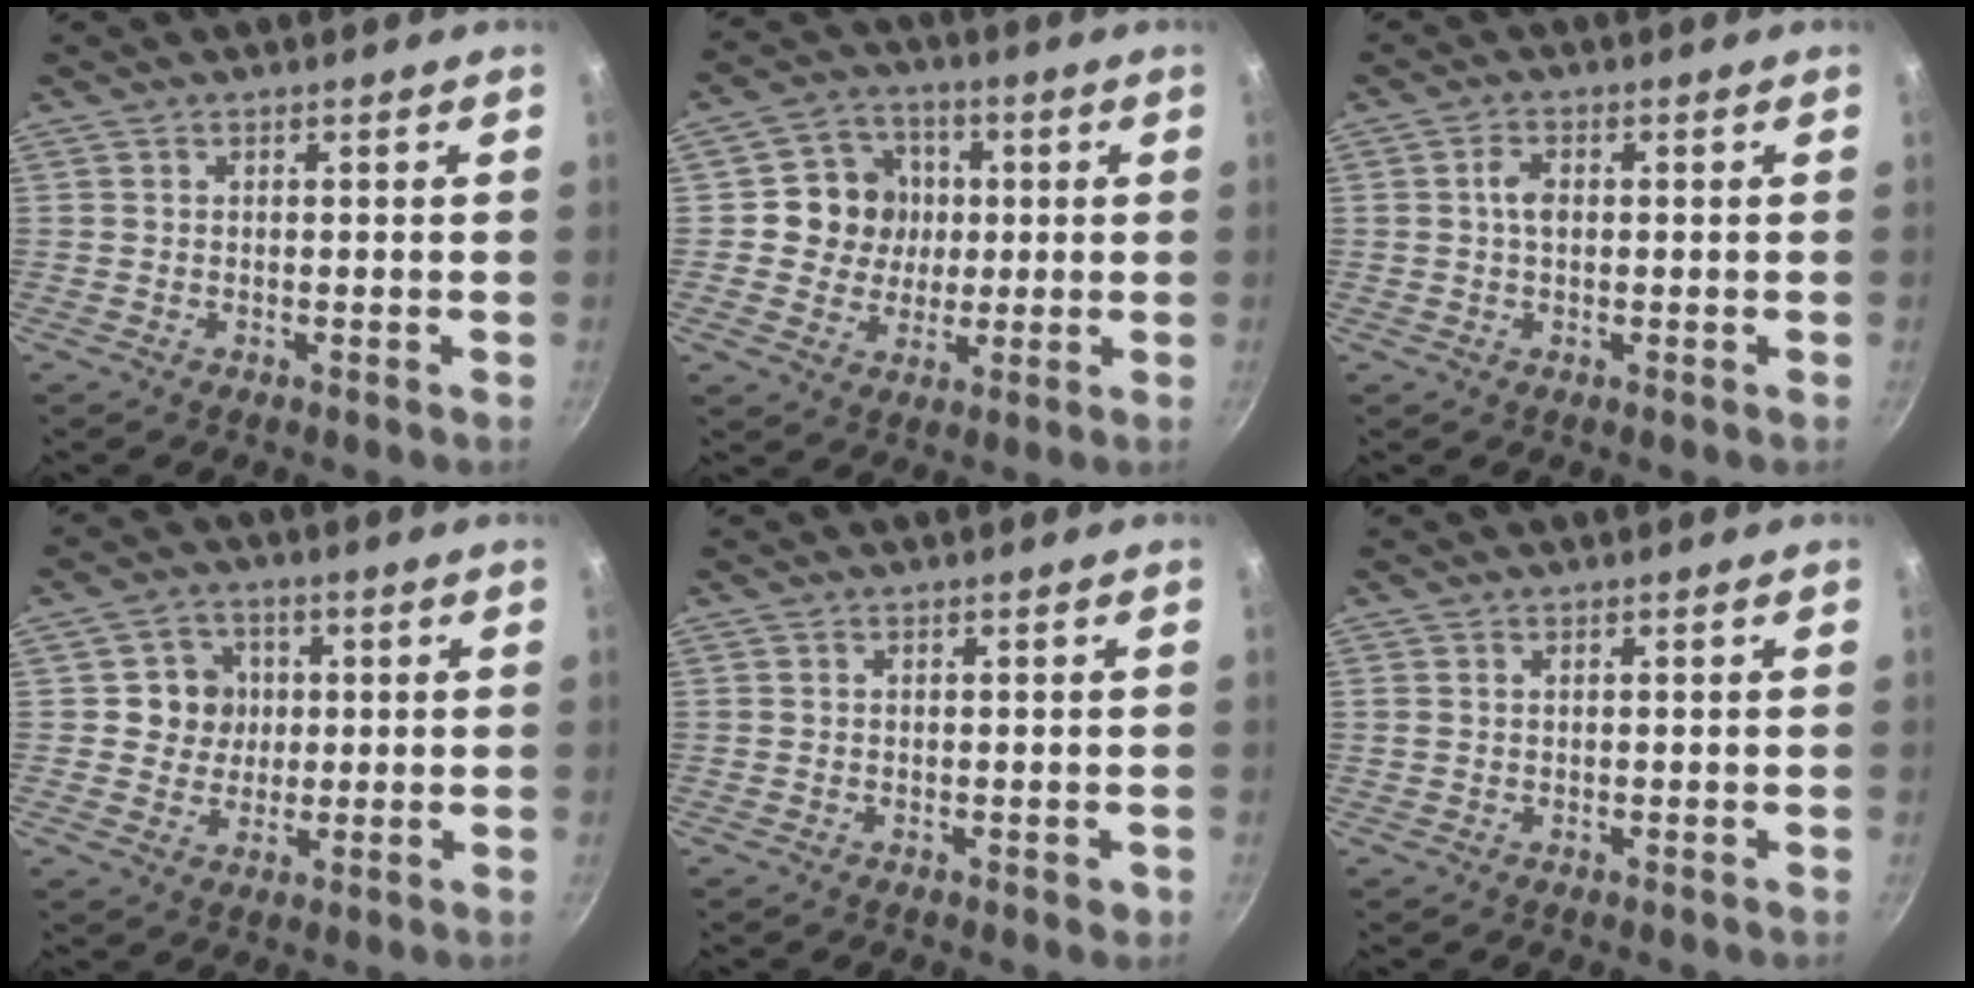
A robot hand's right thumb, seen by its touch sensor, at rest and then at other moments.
{"total": 10.1, "force": [1.0, 9.4, 3.3], "torque": [-0.013, 0.007, 0.007]}
{"total": 3.0, "force": [0.2, 1.9, 2.3], "torque": [-0.038, 0.007, 0.001]}
{"total": 7.5, "force": [0.9, 7.0, 2.4], "torque": [0.000, 0.003, 0.007]}
{"total": 1.2, "force": [-0.2, 0.8, 0.9], "torque": [-0.008, 0.002, -0.002]}
{"total": 0.6, "force": [0.3, 0.4, 0.4], "torque": [-0.009, 0.001, 0.005]}